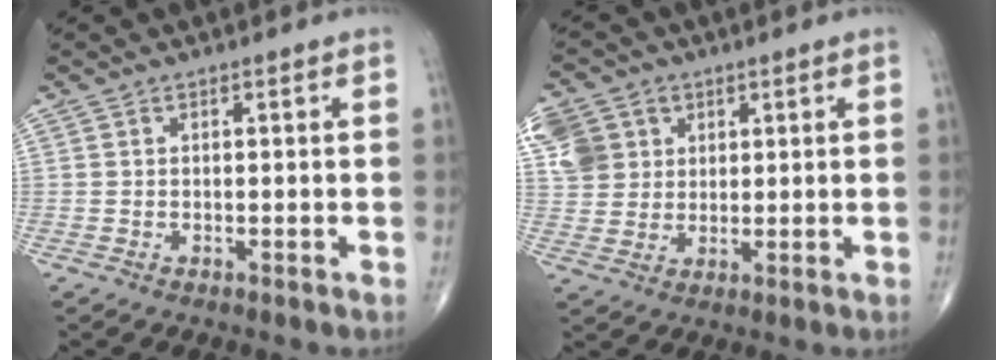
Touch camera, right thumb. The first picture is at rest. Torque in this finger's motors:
{"motor_torque": [-0.29, 0.46, 0.54, 0.49, 0.02]}